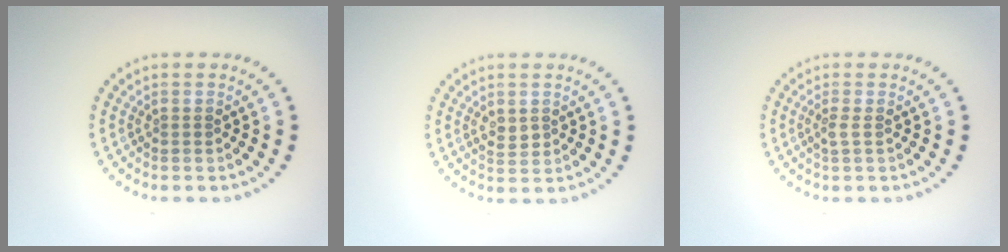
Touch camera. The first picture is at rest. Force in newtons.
{"total": 1.4, "press": 1.4, "slide": 0.2}
{"total": 0.9, "press": 0.7, "slide": 0.6}